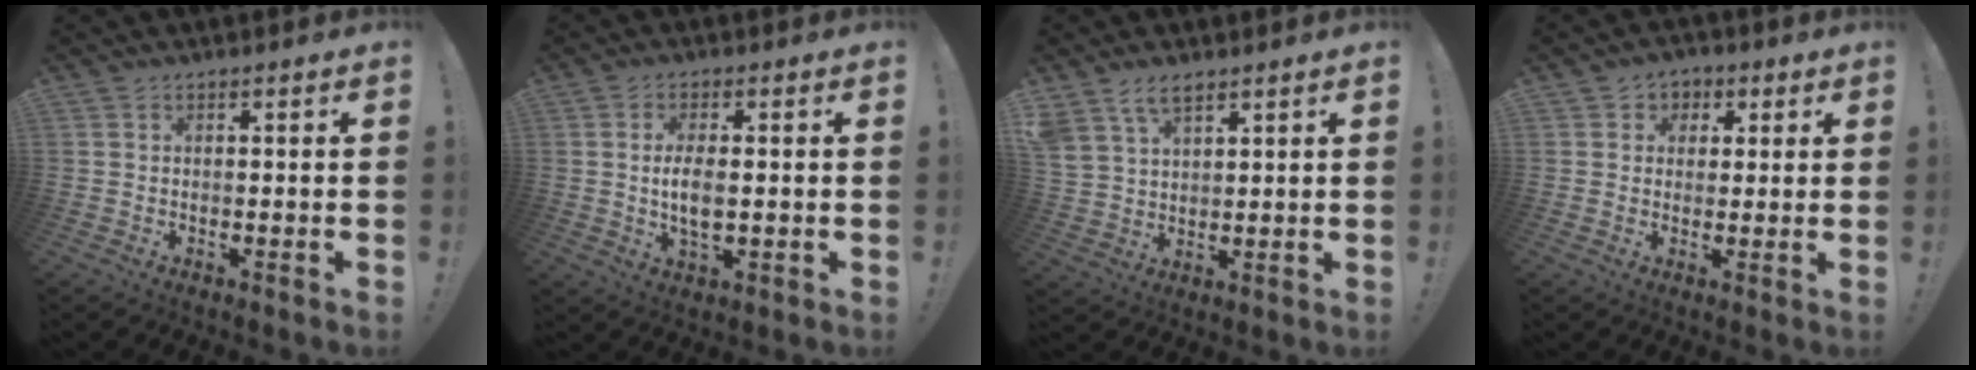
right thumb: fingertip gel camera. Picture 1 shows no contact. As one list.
[{"total": 6.6, "force": [-0.1, 2.9, 5.9], "torque": [-0.106, -0.009, -0.007]}, {"total": 7.4, "force": [5.1, 4.0, 3.4], "torque": [-0.069, -0.014, 0.101]}, {"total": 4.3, "force": [0.4, 4.2, 1.2], "torque": [-0.001, 0.000, 0.004]}]